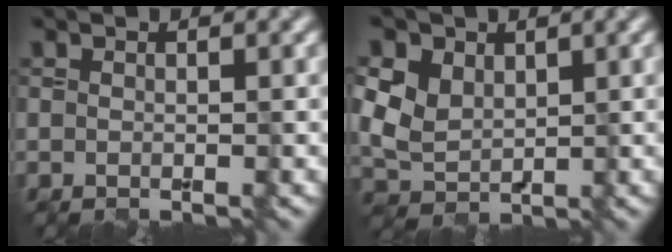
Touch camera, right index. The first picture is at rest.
{"total": 5.1, "force": [1.7, 3.9, 2.9], "torque": [-0.084, 0.010, 0.032]}